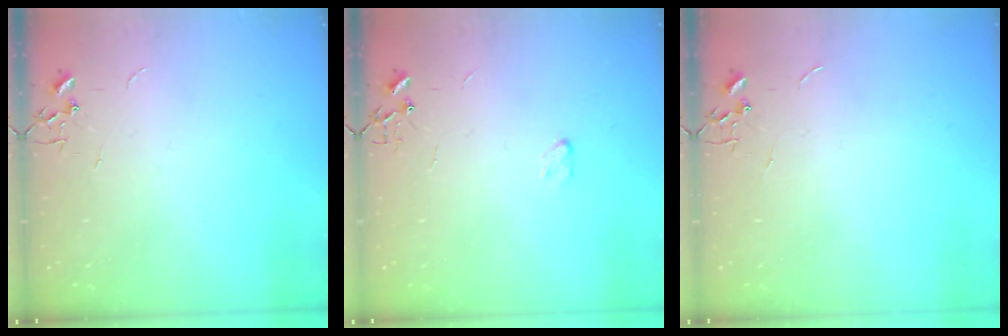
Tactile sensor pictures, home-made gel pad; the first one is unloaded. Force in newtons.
{"total": 3.2, "press": 3.2, "slide": 0.5}
{"total": 0.0}